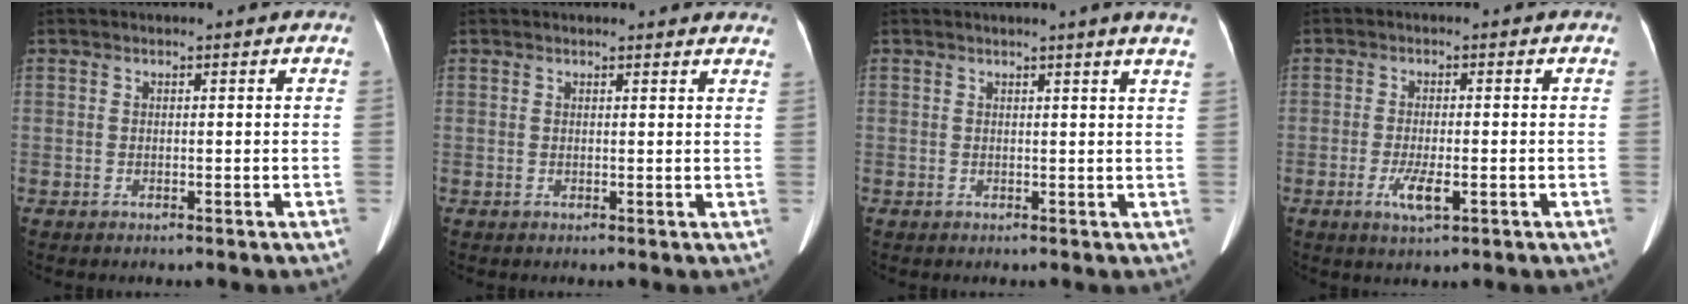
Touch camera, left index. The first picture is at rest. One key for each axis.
{"total": 8.1, "fx": 7.8, "fy": 1.3, "fz": 2.0, "tx": -0.006, "ty": 0.001, "tz": 0.064}
{"total": 5.1, "fx": 4.4, "fy": -0.4, "fz": 2.5, "tx": -0.030, "ty": 0.005, "tz": 0.034}
{"total": 4.0, "fx": -1.6, "fy": 1.0, "fz": 3.5, "tx": -0.075, "ty": -0.007, "tz": -0.024}